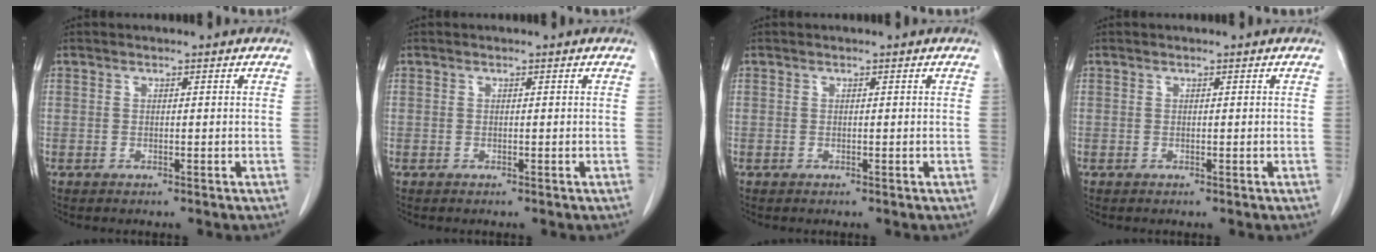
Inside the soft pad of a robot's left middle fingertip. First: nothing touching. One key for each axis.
{"total": 0.0}
{"total": 0.0}
{"total": 0.0}